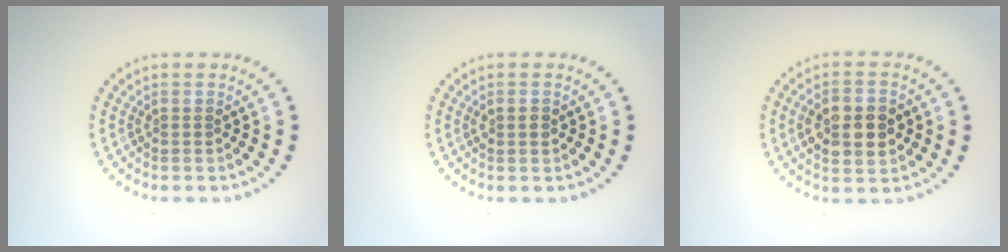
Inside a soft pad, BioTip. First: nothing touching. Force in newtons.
{"total": 1.2, "press": 1.2, "slide": 0.1}
{"total": 4.7, "press": 4.7, "slide": 0.1}